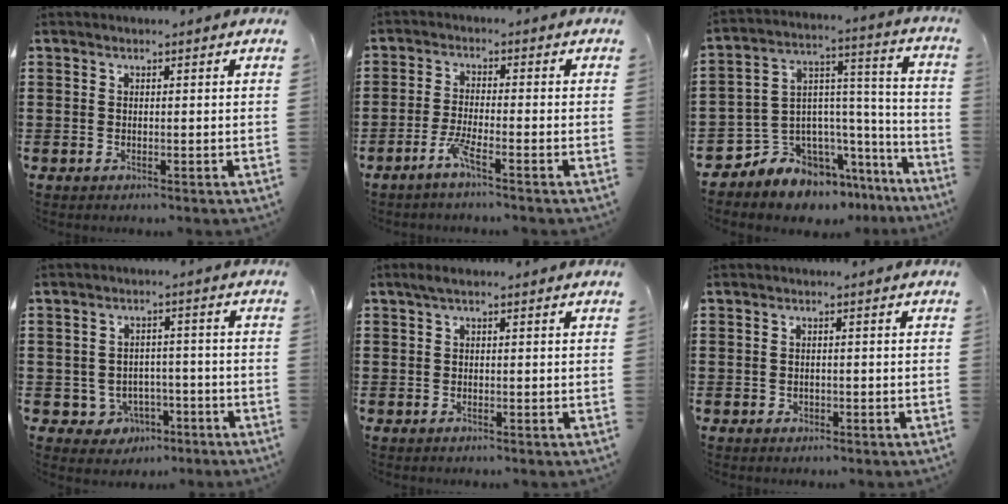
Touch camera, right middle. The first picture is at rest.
{"total": 3.7, "force": [-2.4, 0.1, 2.8], "torque": [-0.069, -0.007, -0.049]}
{"total": 7.4, "force": [-6.2, 4.0, 0.3], "torque": [-0.032, -0.008, -0.123]}
{"total": 3.4, "force": [-2.0, 2.6, 0.7], "torque": [-0.024, 0.006, -0.044]}
{"total": 1.1, "force": [0.2, 0.0, 1.0], "torque": [-0.019, 0.002, 0.003]}
{"total": 0.7, "force": [-0.2, 0.6, 0.2], "torque": [-0.006, 0.003, -0.006]}